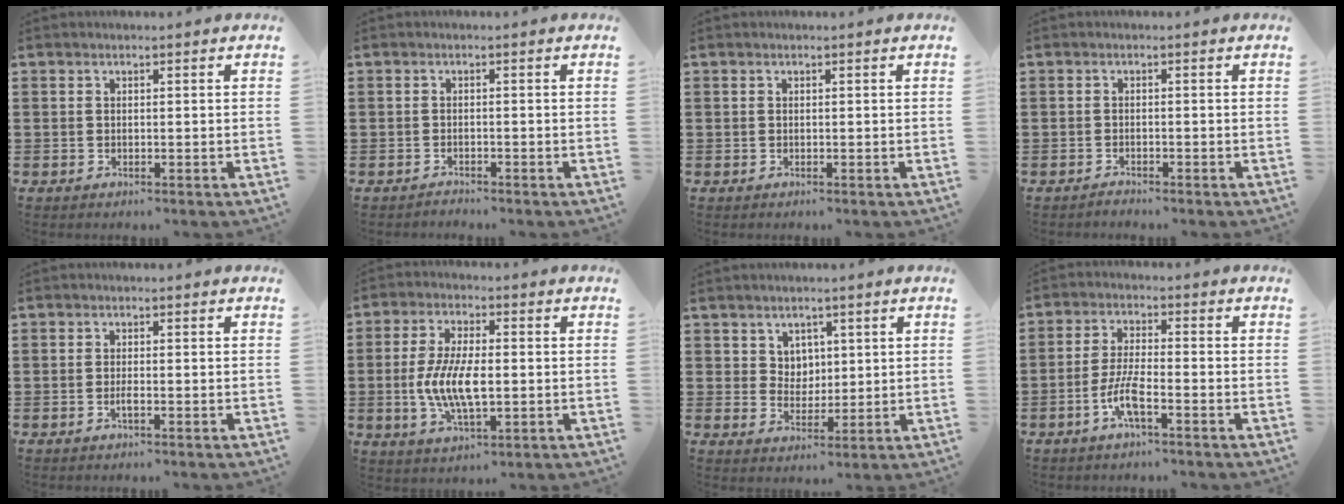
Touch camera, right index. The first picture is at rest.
{"total": 1.0, "force": [-1.0, -0.1, -0.2], "torque": [0.000, 0.001, -0.022]}
{"total": 0.0}
{"total": 1.0, "force": [-1.0, -0.2, -0.1], "torque": [-0.001, -0.001, -0.020]}
{"total": 1.4, "force": [-0.6, 0.2, 1.3], "torque": [-0.032, -0.006, -0.012]}
{"total": 8.4, "force": [-1.0, 3.4, 7.6], "torque": [-0.167, -0.007, -0.024]}
{"total": 3.9, "force": [2.1, 3.2, 0.6], "torque": [-0.027, 0.009, 0.039]}
{"total": 5.7, "force": [-2.7, 1.1, 4.9], "torque": [-0.115, -0.011, -0.057]}